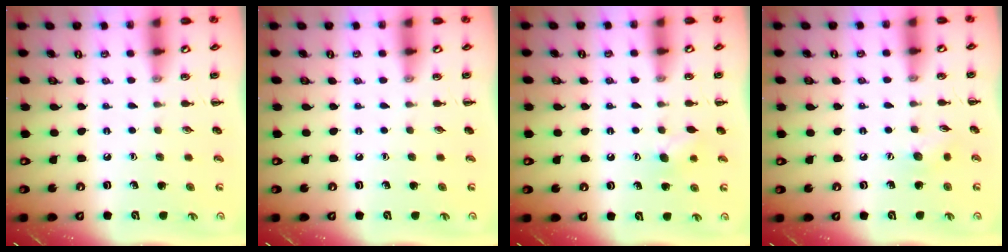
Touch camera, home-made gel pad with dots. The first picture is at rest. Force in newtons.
{"total": 0.0}
{"total": 6.2, "press": 6.0, "slide": 1.5}
{"total": 5.5, "press": 5.4, "slide": 1.3}